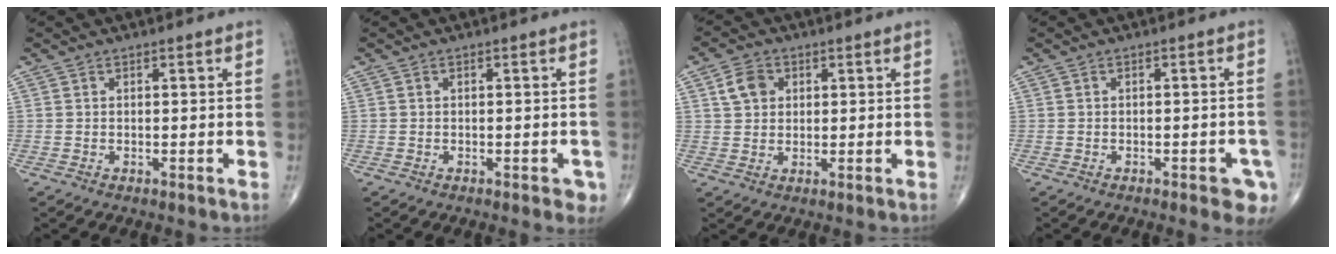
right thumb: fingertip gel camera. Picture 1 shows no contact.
{"total": 2.5, "force": [-1.1, 1.2, 1.8], "torque": [-0.008, 0.001, -0.013]}
{"total": 5.0, "force": [1.7, 4.0, 2.6], "torque": [-0.033, -0.001, 0.028]}
{"total": 5.1, "force": [-2.7, 1.9, 3.9], "torque": [-0.032, 0.007, -0.031]}